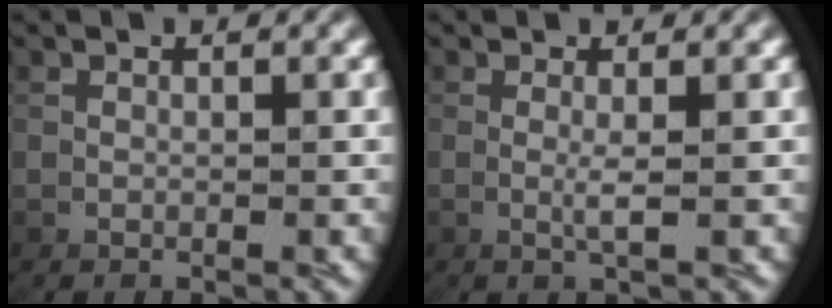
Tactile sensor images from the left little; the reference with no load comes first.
{"total": 1.4, "force": [0.3, -0.3, 1.3], "torque": [-0.035, -0.006, 0.008]}